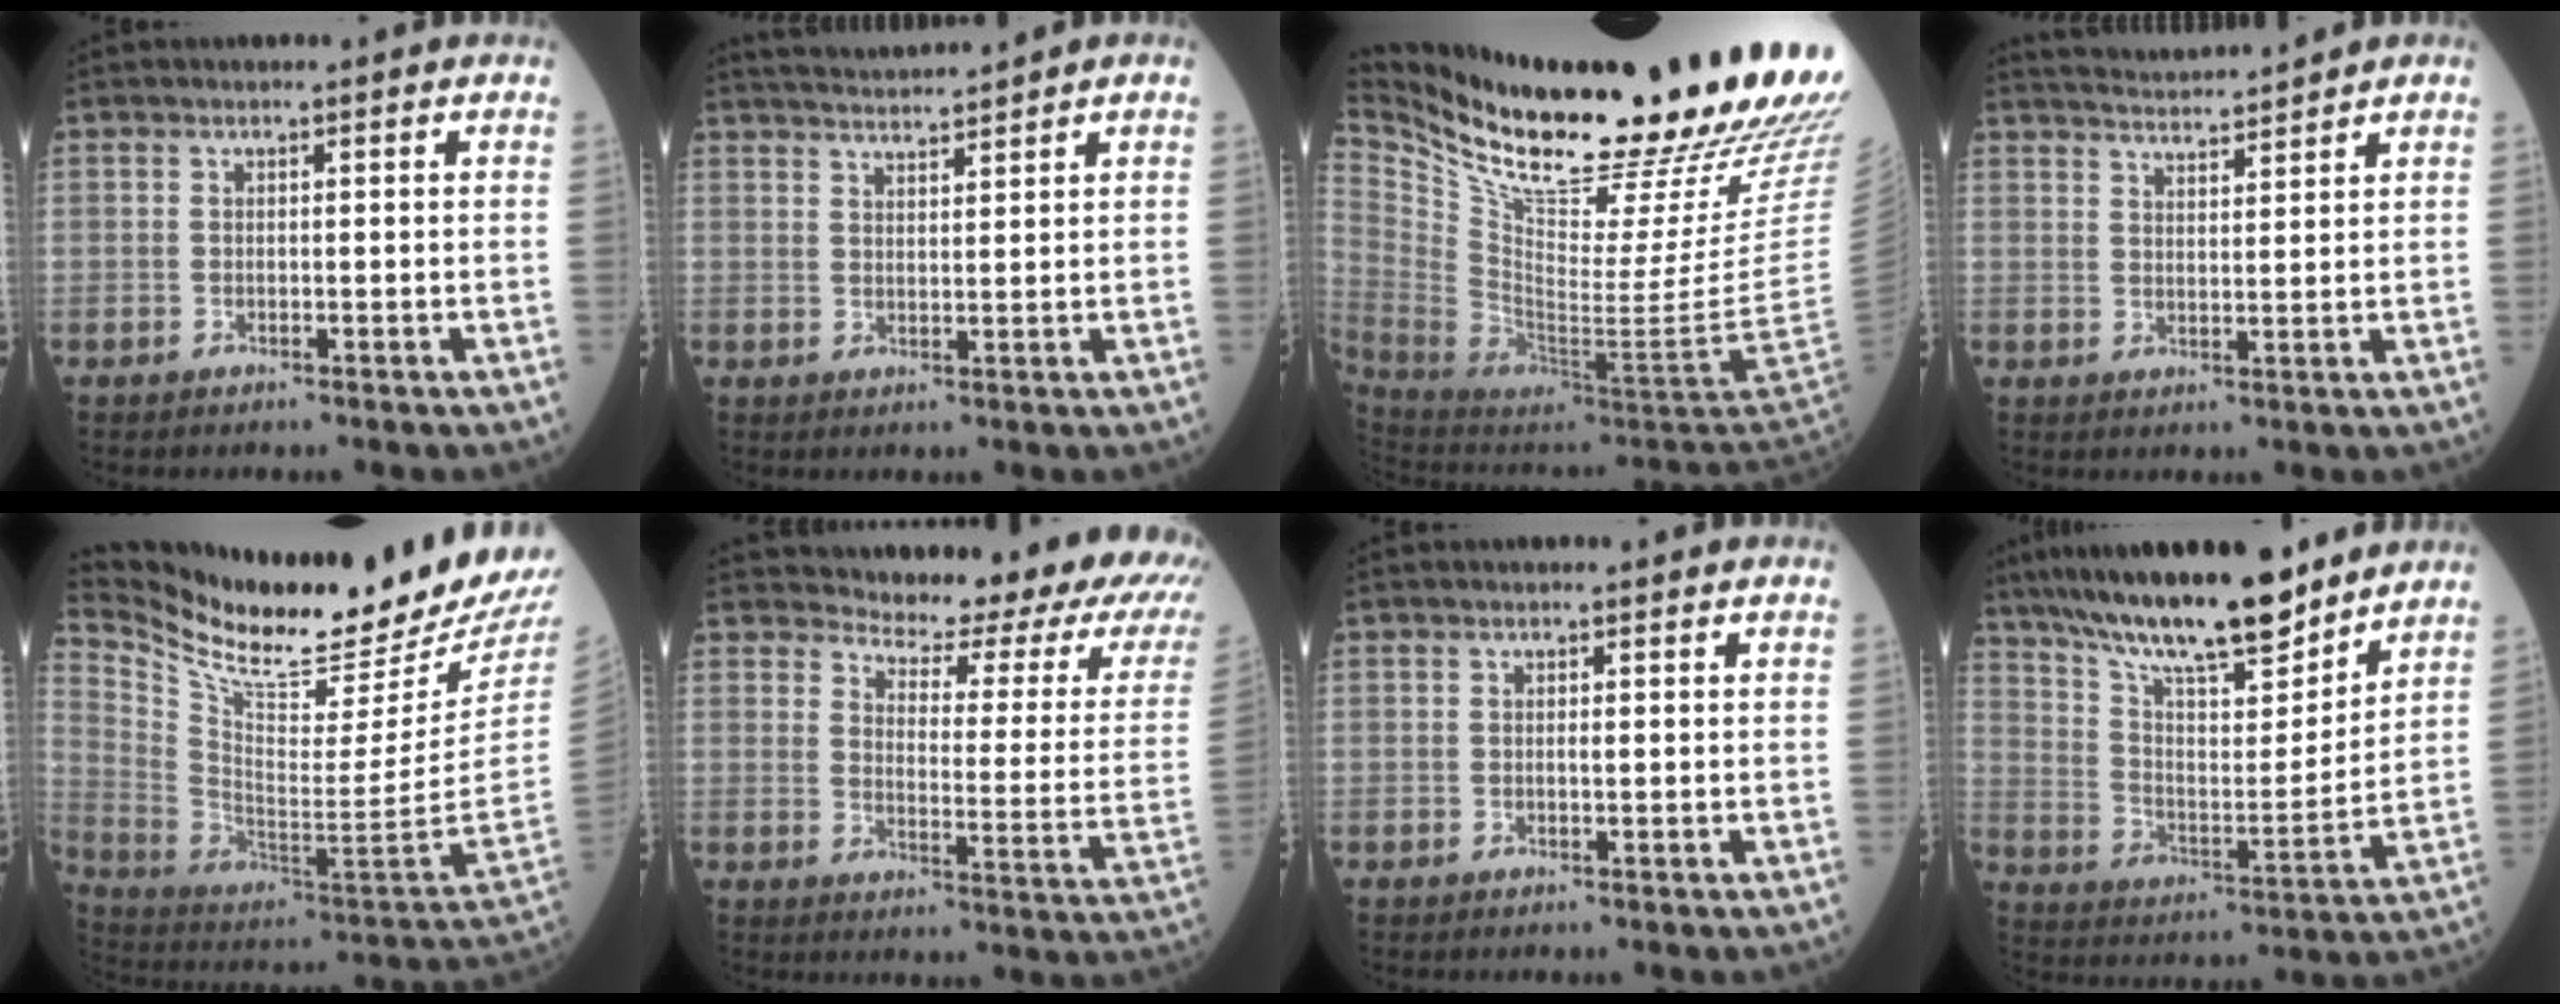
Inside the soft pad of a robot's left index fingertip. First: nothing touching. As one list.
[{"total": 6.1, "force": [5.8, -0.5, 1.7], "torque": [-0.034, 0.018, 0.104]}, {"total": 32.7, "force": [25.4, 0.9, 20.6], "torque": [-0.322, -0.100, 0.375]}, {"total": 8.0, "force": [7.7, -0.1, 2.1], "torque": [-0.045, 0.019, 0.128]}, {"total": 27.4, "force": [24.8, -0.2, 11.5], "torque": [-0.218, -0.112, 0.379]}, {"total": 18.9, "force": [16.8, 3.0, 8.2], "torque": [-0.100, -0.076, 0.186]}, {"total": 0.6, "force": [0.1, 0.1, 0.6], "torque": [-0.015, 0.000, 0.001]}, {"total": 20.0, "force": [16.4, 3.5, 10.9], "torque": [-0.193, 0.009, 0.284]}]